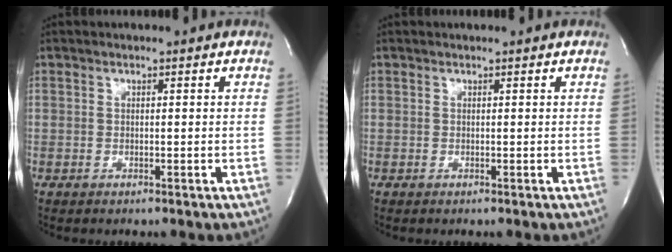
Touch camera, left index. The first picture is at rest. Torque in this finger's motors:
{"motor_torque": [0.00, 0.00, 0.01, 0.00]}